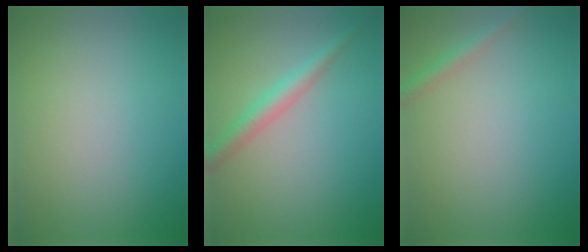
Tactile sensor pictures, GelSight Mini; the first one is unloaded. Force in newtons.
{"total": 2.6, "press": 2.6, "slide": 0.0}
{"total": 1.3, "press": 1.3, "slide": 0.1}